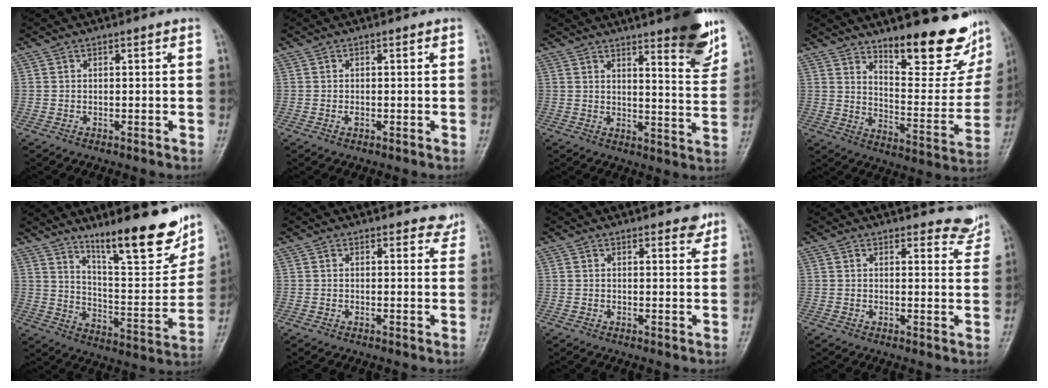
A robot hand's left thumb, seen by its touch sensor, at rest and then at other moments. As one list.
[{"total": 0.8, "force": [-0.1, 0.5, 0.7], "torque": [-0.009, 0.000, -0.001]}, {"total": 12.5, "force": [8.6, 2.5, 8.8], "torque": [-0.089, -0.059, 0.112]}, {"total": 21.2, "force": [14.7, 6.7, 13.8], "torque": [-0.141, -0.103, 0.215]}, {"total": 18.4, "force": [13.0, 4.3, 12.4], "torque": [-0.141, -0.084, 0.209]}, {"total": 3.1, "force": [2.7, 1.4, 0.5], "torque": [0.021, -0.015, 0.017]}, {"total": 2.8, "force": [2.1, 1.1, 1.5], "torque": [-0.006, -0.012, 0.025]}, {"total": 4.7, "force": [4.5, 1.5, 0.1], "torque": [0.028, -0.036, 0.037]}]